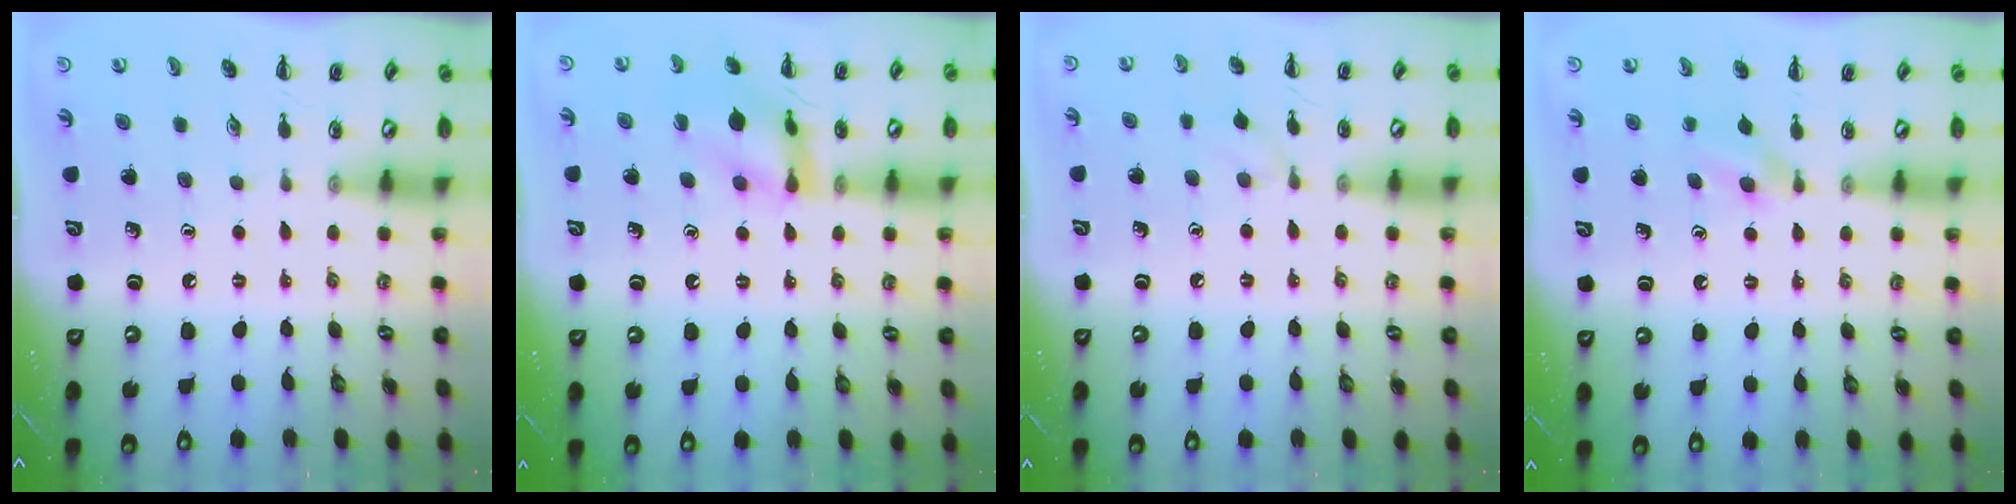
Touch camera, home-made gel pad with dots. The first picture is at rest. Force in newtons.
{"total": 12.8, "press": 12.8, "slide": 1.1}
{"total": 5.8, "press": 5.5, "slide": 2.0}
{"total": 3.6, "press": 3.3, "slide": 1.4}